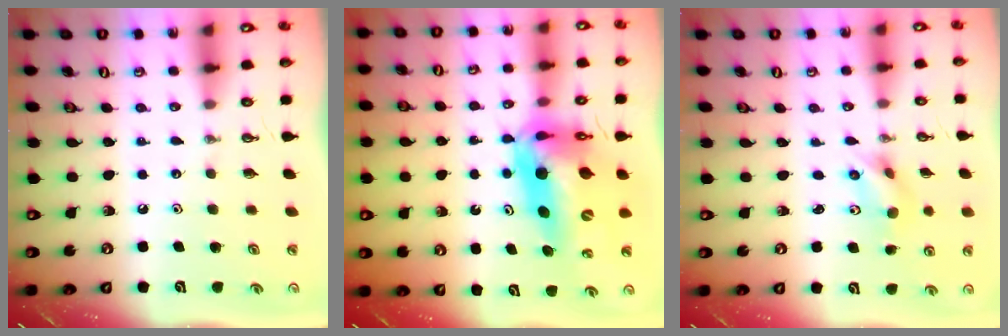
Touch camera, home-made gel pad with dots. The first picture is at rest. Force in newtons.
{"total": 17.9, "press": 17.4, "slide": 4.4}
{"total": 6.6, "press": 3.1, "slide": 5.8}